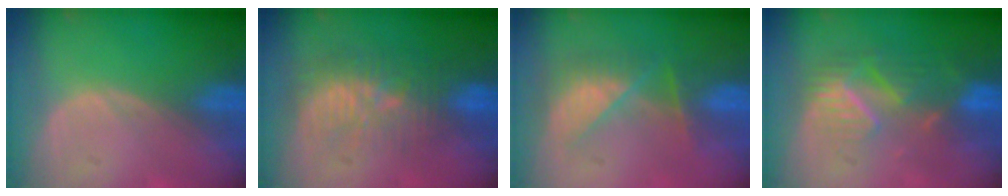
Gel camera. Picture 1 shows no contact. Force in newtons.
{"total": 9.7, "press": 8.9, "slide": 3.8}
{"total": 8.2, "press": 7.0, "slide": 4.3}
{"total": 9.0, "press": 7.9, "slide": 4.4}